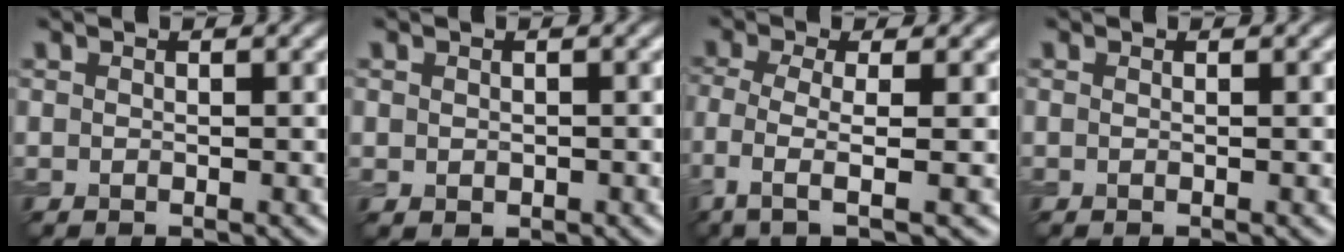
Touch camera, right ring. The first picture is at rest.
{"total": 0.9, "force": [0.1, 0.8, 0.3], "torque": [-0.002, -0.005, 0.002]}
{"total": 4.0, "force": [-1.5, 0.9, 3.6], "torque": [-0.077, -0.006, -0.038]}
{"total": 0.0}